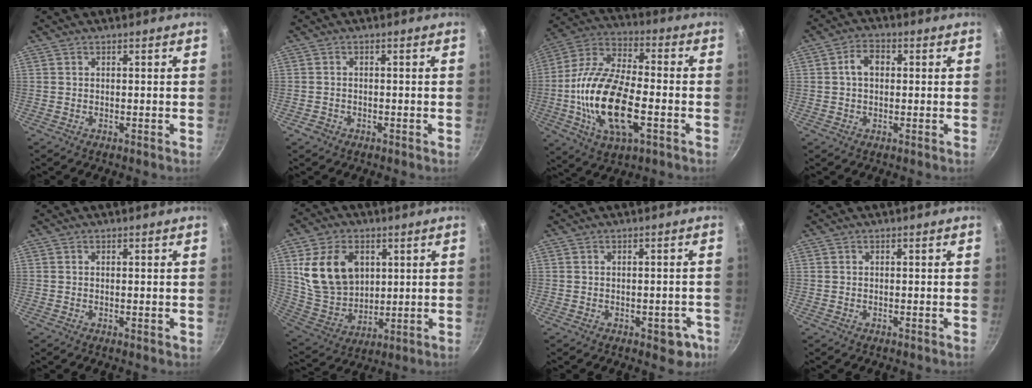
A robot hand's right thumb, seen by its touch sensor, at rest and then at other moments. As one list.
[{"total": 1.7, "force": [-1.0, 1.3, 0.5], "torque": [-0.011, 0.011, -0.013]}, {"total": 20.8, "force": [-4.4, 9.5, 18.0], "torque": [-0.340, 0.022, -0.093]}, {"total": 4.7, "force": [0.6, 3.3, 3.3], "torque": [-0.041, 0.015, 0.003]}, {"total": 0.9, "force": [0.1, 0.4, 0.8], "torque": [-0.010, -0.002, 0.000]}, {"total": 16.1, "force": [4.4, 11.8, 10.1], "torque": [-0.163, -0.017, 0.096]}, {"total": 5.3, "force": [-2.1, 2.9, 3.9], "torque": [-0.022, 0.017, -0.017]}, {"total": 0.0}]